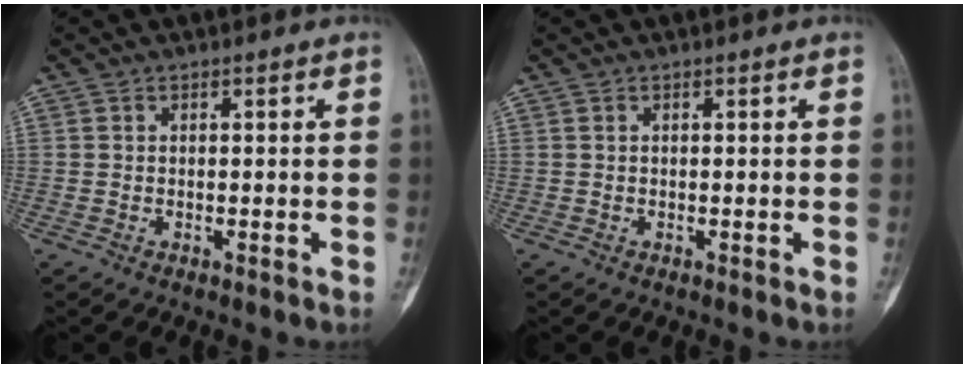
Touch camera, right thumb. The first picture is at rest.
{"total": 0.0}